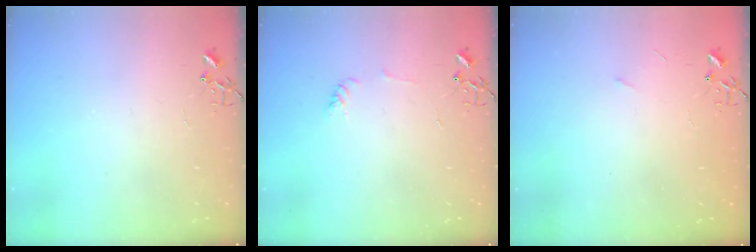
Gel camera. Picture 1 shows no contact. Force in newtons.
{"total": 4.8, "press": 4.8, "slide": 0.2}
{"total": 2.6, "press": 2.6, "slide": 0.4}